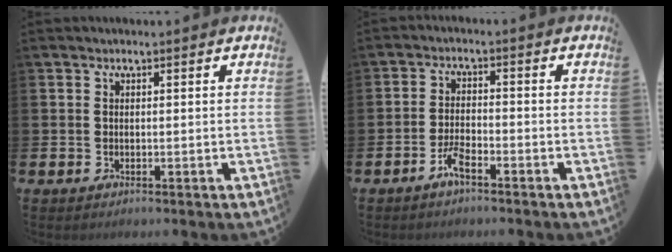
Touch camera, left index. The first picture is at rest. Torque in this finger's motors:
{"motor_torque": [0.27, 0.36, 0.04, 0.06]}